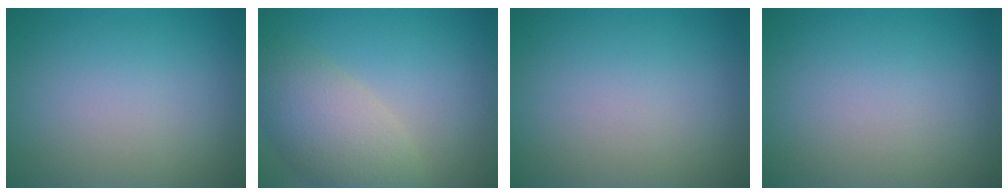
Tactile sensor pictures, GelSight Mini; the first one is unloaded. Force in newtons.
{"total": 5.9, "press": 5.8, "slide": 0.7}
{"total": 0.0}
{"total": 0.0}